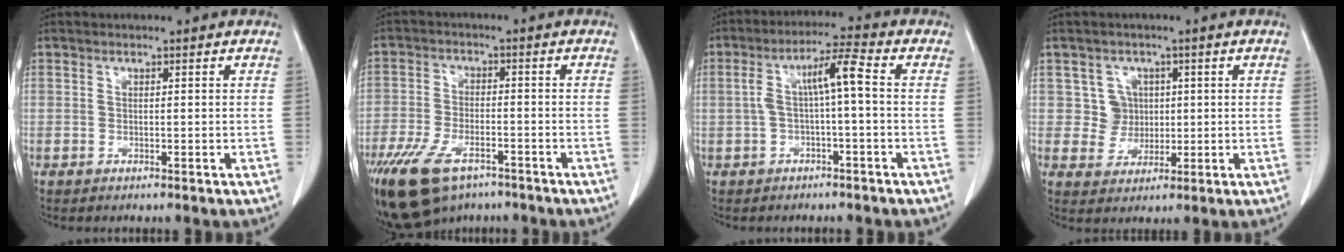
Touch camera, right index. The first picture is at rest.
{"total": 13.0, "force": [-8.5, 6.1, 7.6], "torque": [-0.160, -0.010, -0.142]}
{"total": 6.2, "force": [0.1, 0.5, 6.2], "torque": [-0.114, 0.030, 0.003]}
{"total": 3.8, "force": [0.8, 3.7, 0.2], "torque": [0.006, 0.008, 0.016]}